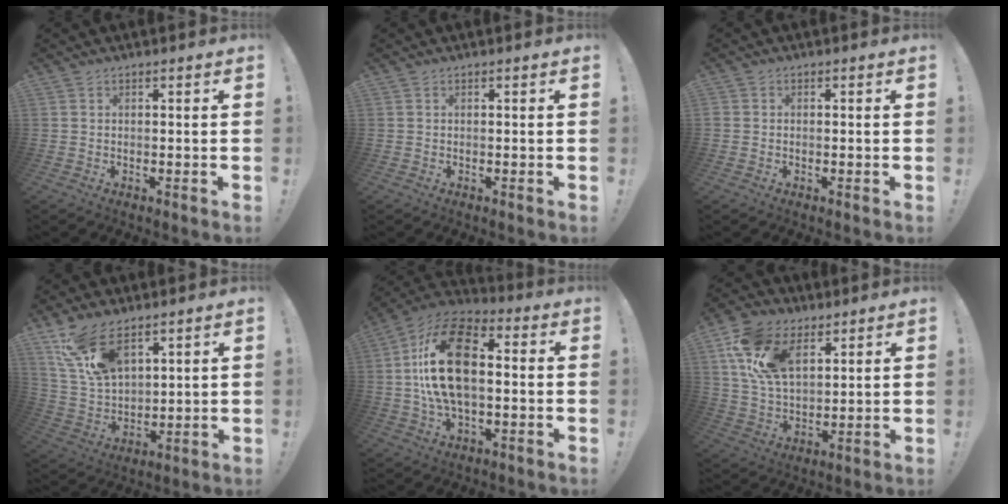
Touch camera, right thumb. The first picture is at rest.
{"total": 0.0}
{"total": 0.8, "force": [-0.2, 0.7, 0.2], "torque": [-0.003, 0.003, -0.004]}
{"total": 14.5, "force": [9.4, 7.3, 8.3], "torque": [-0.174, -0.043, 0.181]}
{"total": 20.9, "force": [1.8, 12.1, 17.0], "torque": [-0.313, 0.012, 0.029]}
{"total": 17.4, "force": [8.7, 10.7, 10.6], "torque": [-0.216, -0.025, 0.165]}